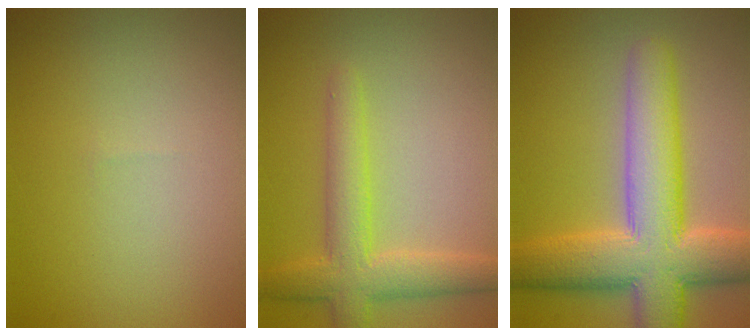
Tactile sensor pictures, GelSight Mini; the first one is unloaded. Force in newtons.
{"total": 4.4, "press": 4.4, "slide": 0.2}
{"total": 10.0, "press": 10.0, "slide": 0.6}